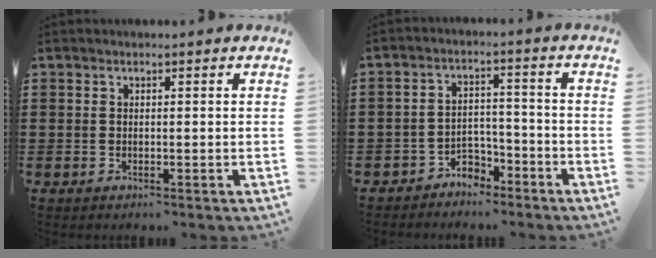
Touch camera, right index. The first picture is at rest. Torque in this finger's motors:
{"motor_torque": [0.30, -0.04, -0.59, -0.13]}